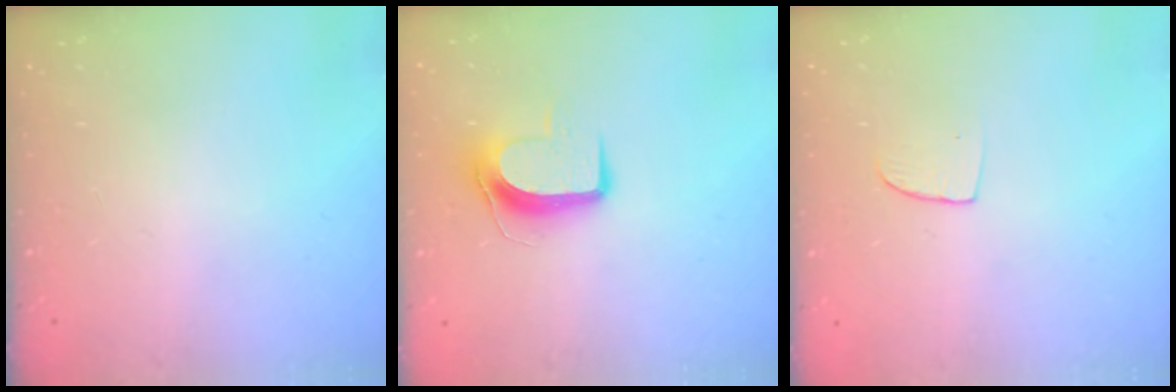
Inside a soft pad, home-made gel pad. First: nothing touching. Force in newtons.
{"total": 9.3, "press": 9.2, "slide": 0.9}
{"total": 5.5, "press": 5.5, "slide": 0.4}